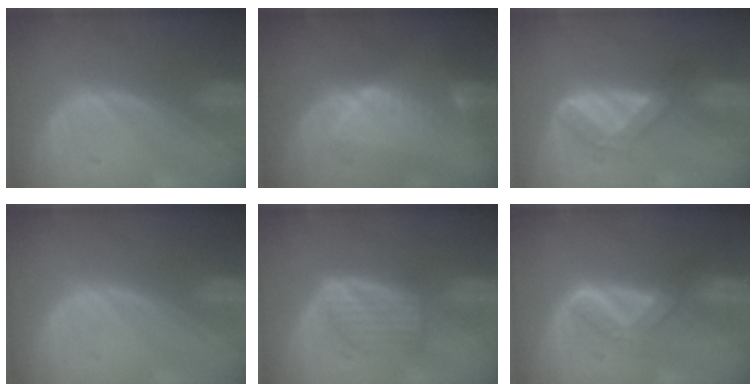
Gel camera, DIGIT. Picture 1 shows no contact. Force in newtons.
{"total": 8.3, "press": 7.1, "slide": 4.2}
{"total": 4.5, "press": 4.4, "slide": 1.0}
{"total": 0.0}
{"total": 5.4, "press": 5.4, "slide": 0.3}
{"total": 4.0, "press": 4.0, "slide": 0.5}